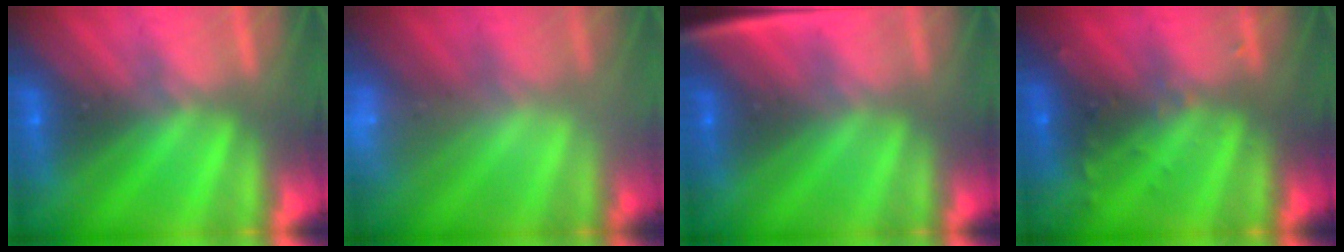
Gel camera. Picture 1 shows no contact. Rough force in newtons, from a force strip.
{"total": 2.3}
{"total": 2.5}
{"total": 2.9}